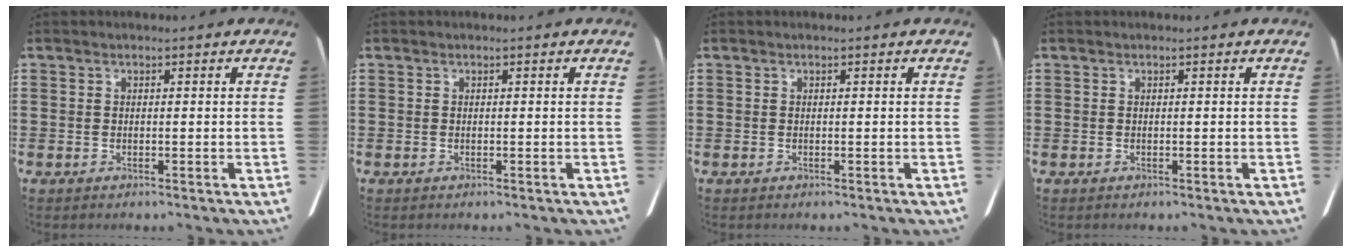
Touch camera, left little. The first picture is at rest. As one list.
[{"total": 0.0}, {"total": 0.0}, {"total": 0.0}]